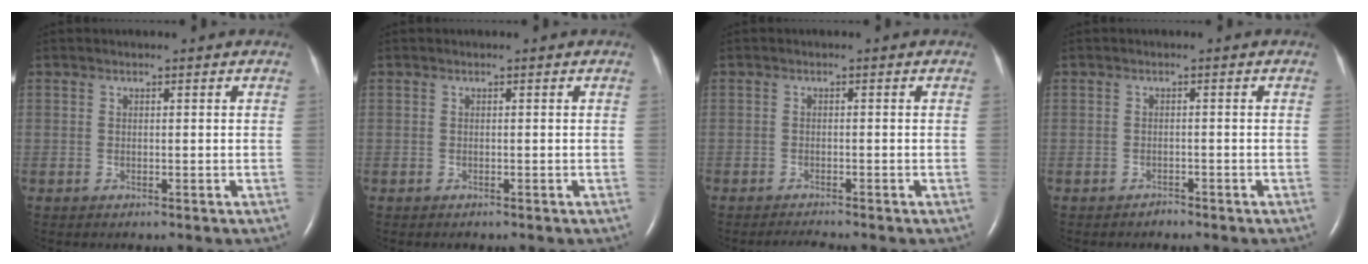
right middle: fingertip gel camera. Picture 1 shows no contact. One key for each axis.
{"total": 0.0}
{"total": 1.6, "fx": -1.5, "fy": -0.4, "fz": 0.2, "tx": -0.014, "ty": -0.011, "tz": -0.025}
{"total": 0.9, "fx": -0.8, "fy": 0.3, "fz": 0.0, "tx": -0.001, "ty": 0.000, "tz": -0.015}